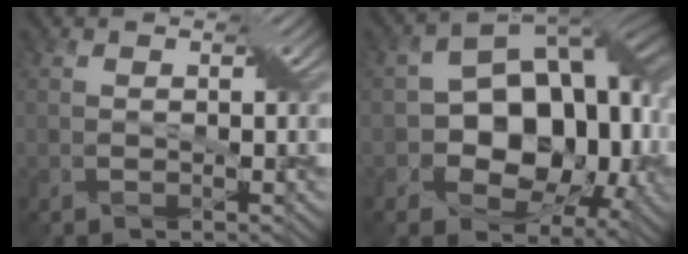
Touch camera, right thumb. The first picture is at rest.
{"total": 17.2, "force": [-1.0, 12.3, 11.9], "torque": [-0.150, -0.014, -0.010]}